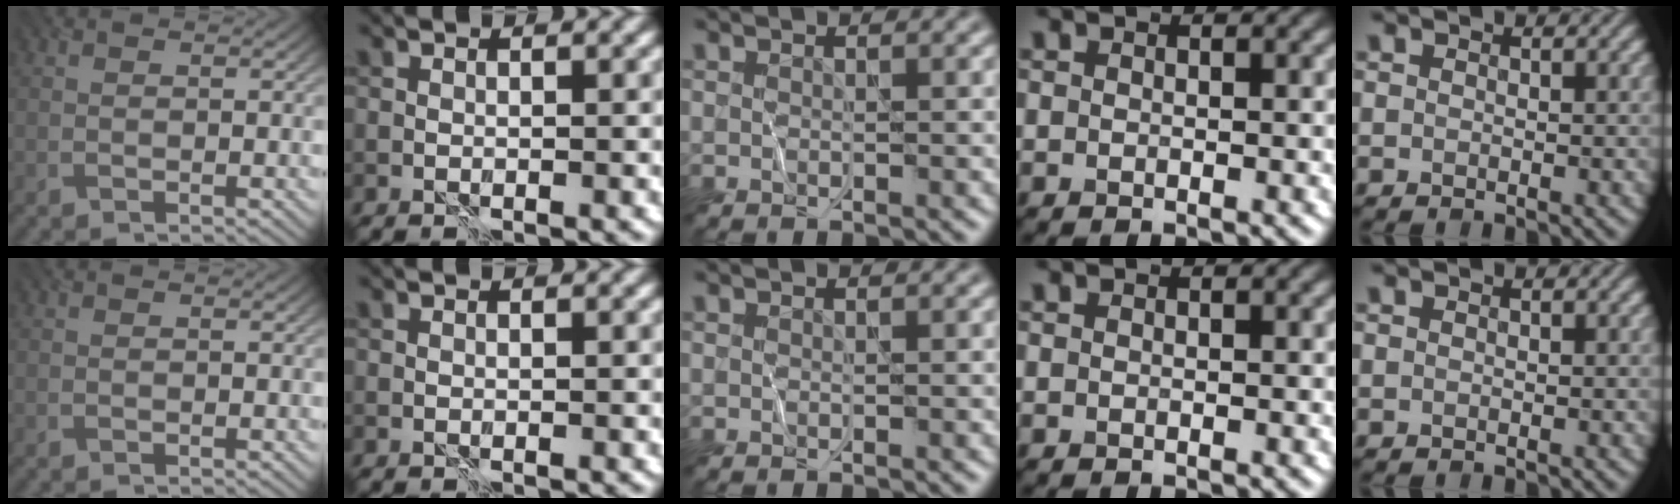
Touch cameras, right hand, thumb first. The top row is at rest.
{}